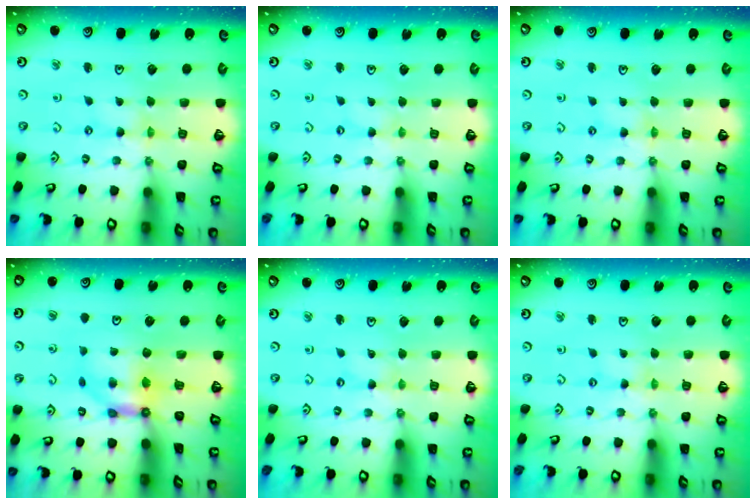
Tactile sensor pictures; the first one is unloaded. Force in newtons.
{"total": 0.0}
{"total": 1.3, "press": 1.3, "slide": 0.2}
{"total": 6.3, "press": 6.3, "slide": 0.4}
{"total": 0.0}
{"total": 0.0}